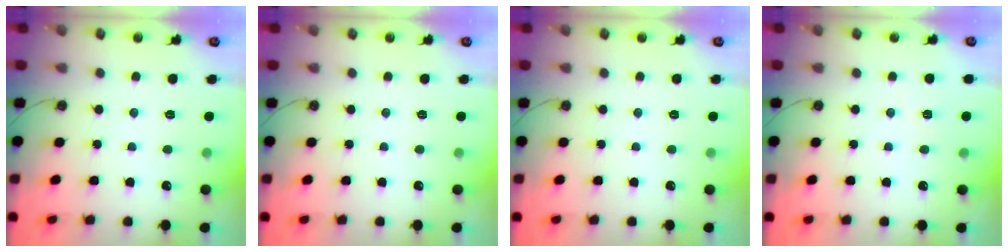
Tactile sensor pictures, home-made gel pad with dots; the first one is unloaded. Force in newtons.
{"total": 0.0}
{"total": 0.0}
{"total": 2.7, "press": 2.5, "slide": 1.0}